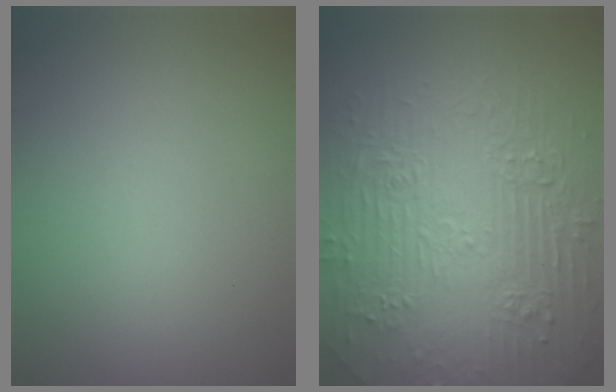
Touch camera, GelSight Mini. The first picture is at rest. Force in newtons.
{"total": 11.1, "press": 7.4, "slide": 8.3}